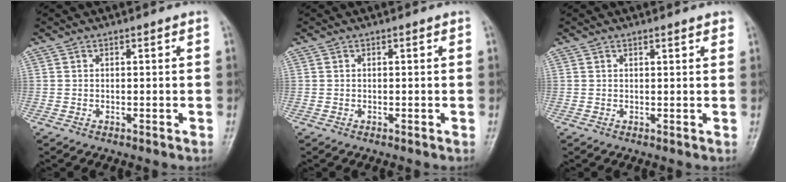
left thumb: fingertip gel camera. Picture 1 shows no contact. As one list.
[{"total": 0.0}, {"total": 1.6, "force": [1.3, 0.3, 1.0], "torque": [-0.008, -0.002, 0.015]}]